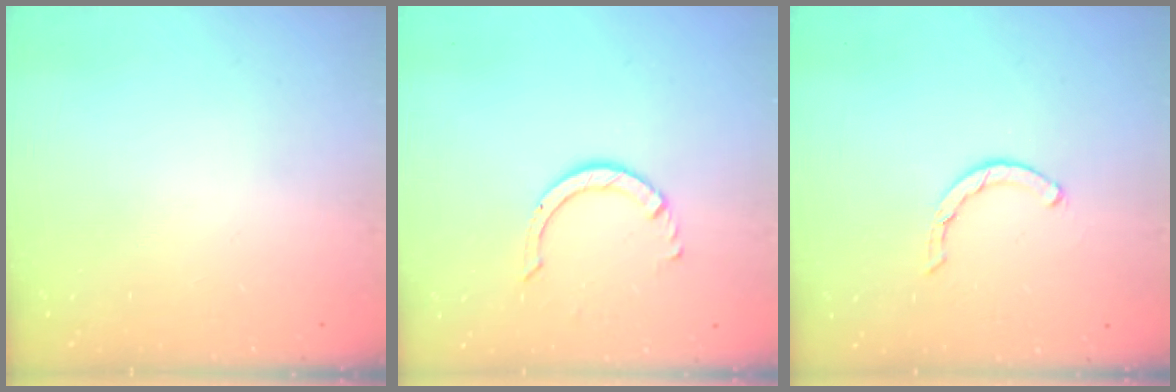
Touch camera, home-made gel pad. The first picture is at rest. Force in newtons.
{"total": 3.3, "press": 3.2, "slide": 0.4}
{"total": 2.0, "press": 2.0, "slide": 0.2}